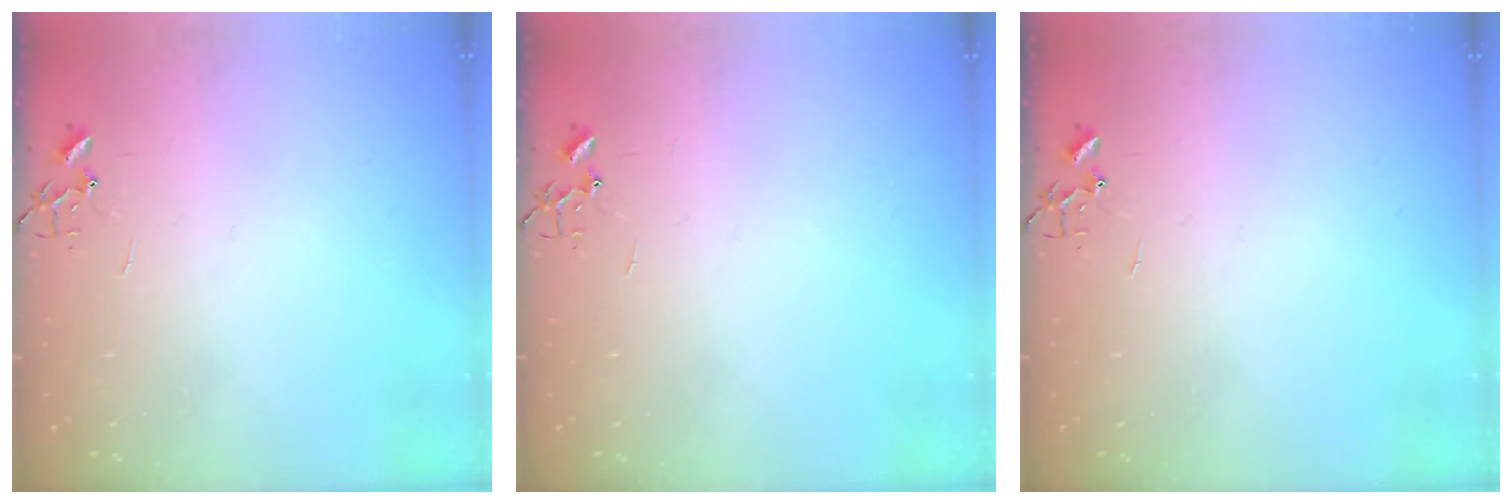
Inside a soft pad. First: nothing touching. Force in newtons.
{"total": 0.0}
{"total": 0.0}